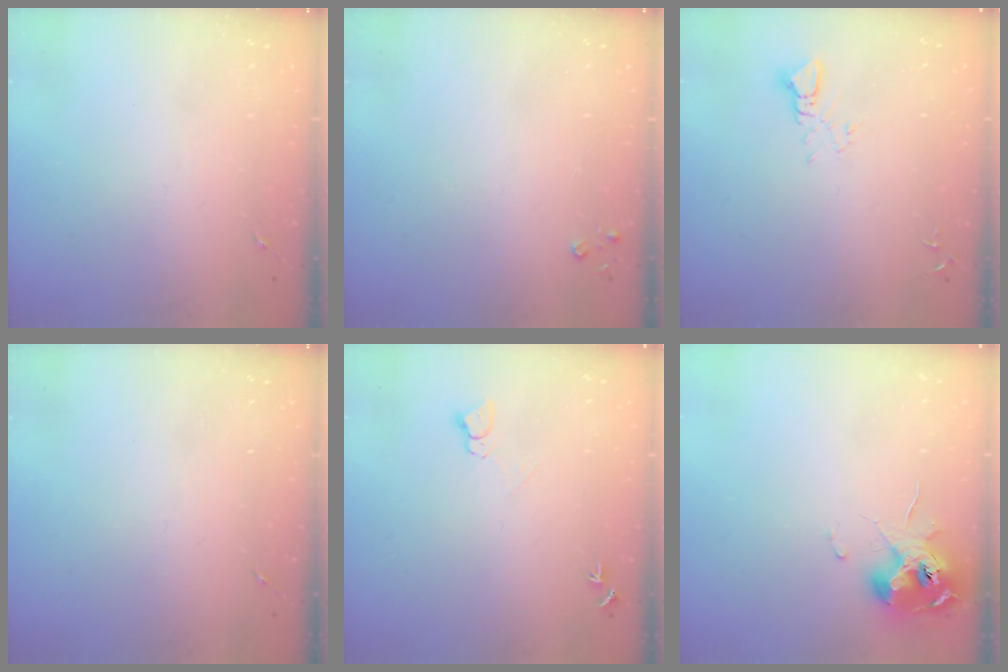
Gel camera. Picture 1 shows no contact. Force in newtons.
{"total": 2.6, "press": 2.6, "slide": 0.3}
{"total": 3.1, "press": 3.1, "slide": 0.1}
{"total": 0.0}
{"total": 4.4, "press": 4.4, "slide": 0.4}
{"total": 10.8, "press": 10.7, "slide": 1.2}